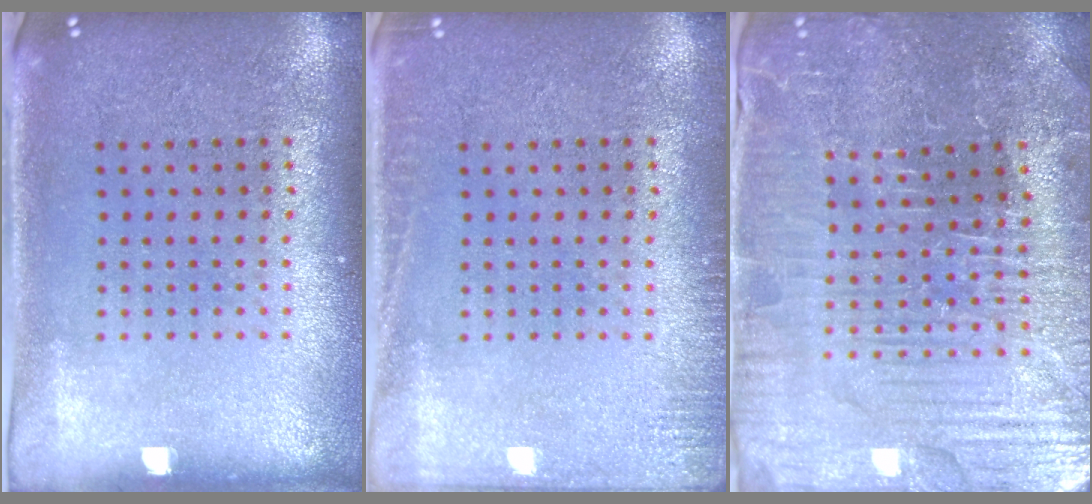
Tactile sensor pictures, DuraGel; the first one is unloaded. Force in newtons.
{"total": 1.6, "press": 1.6, "slide": 0.4}
{"total": 4.1, "press": 4.1, "slide": 0.5}